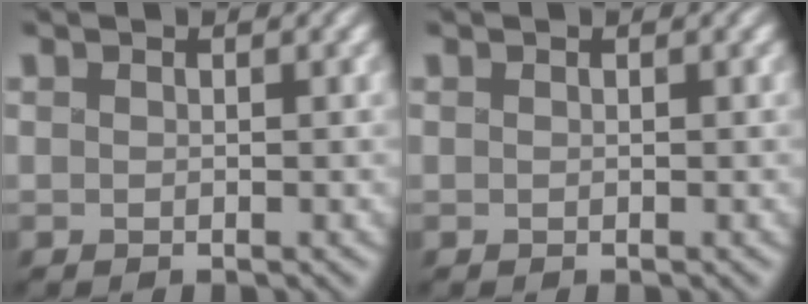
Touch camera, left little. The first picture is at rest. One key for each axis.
{"total": 0.0}